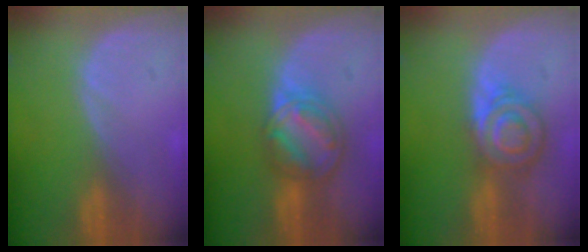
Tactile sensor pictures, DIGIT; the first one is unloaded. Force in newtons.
{"total": 7.8, "press": 6.7, "slide": 3.8}
{"total": 6.4, "press": 6.4, "slide": 0.1}